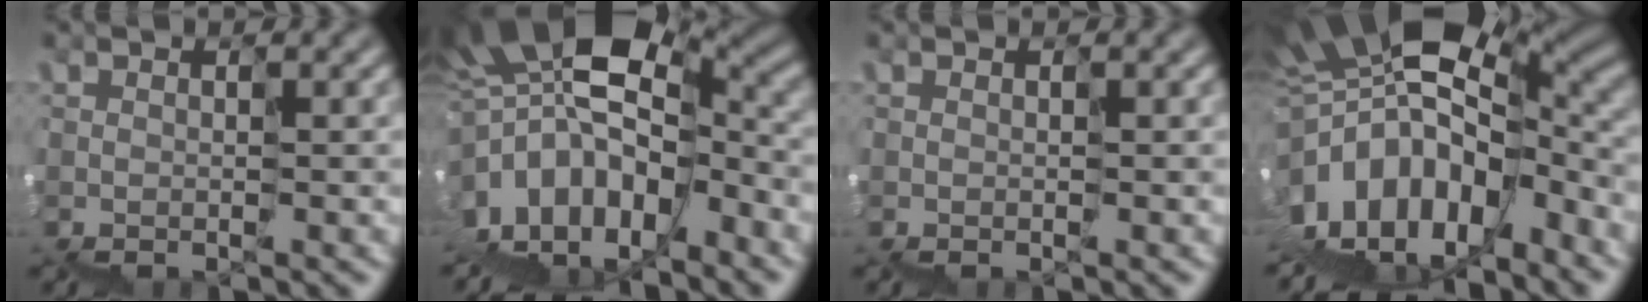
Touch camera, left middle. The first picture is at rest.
{"total": 13.3, "force": [-1.0, 8.3, 10.3], "torque": [-0.183, 0.006, 0.005]}
{"total": 0.0}
{"total": 13.9, "force": [-2.7, 8.5, 10.7], "torque": [-0.196, -0.001, -0.032]}